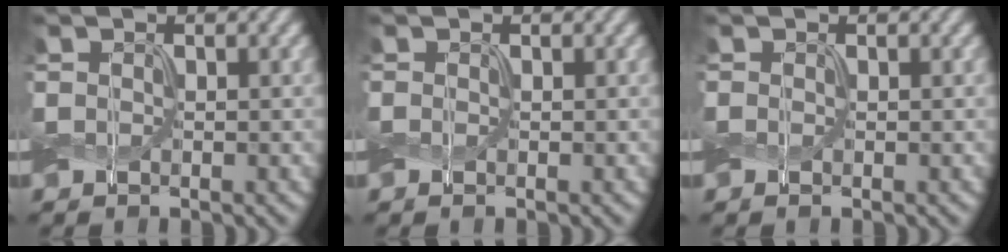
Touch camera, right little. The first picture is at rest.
{"total": 0.0}
{"total": 0.0}